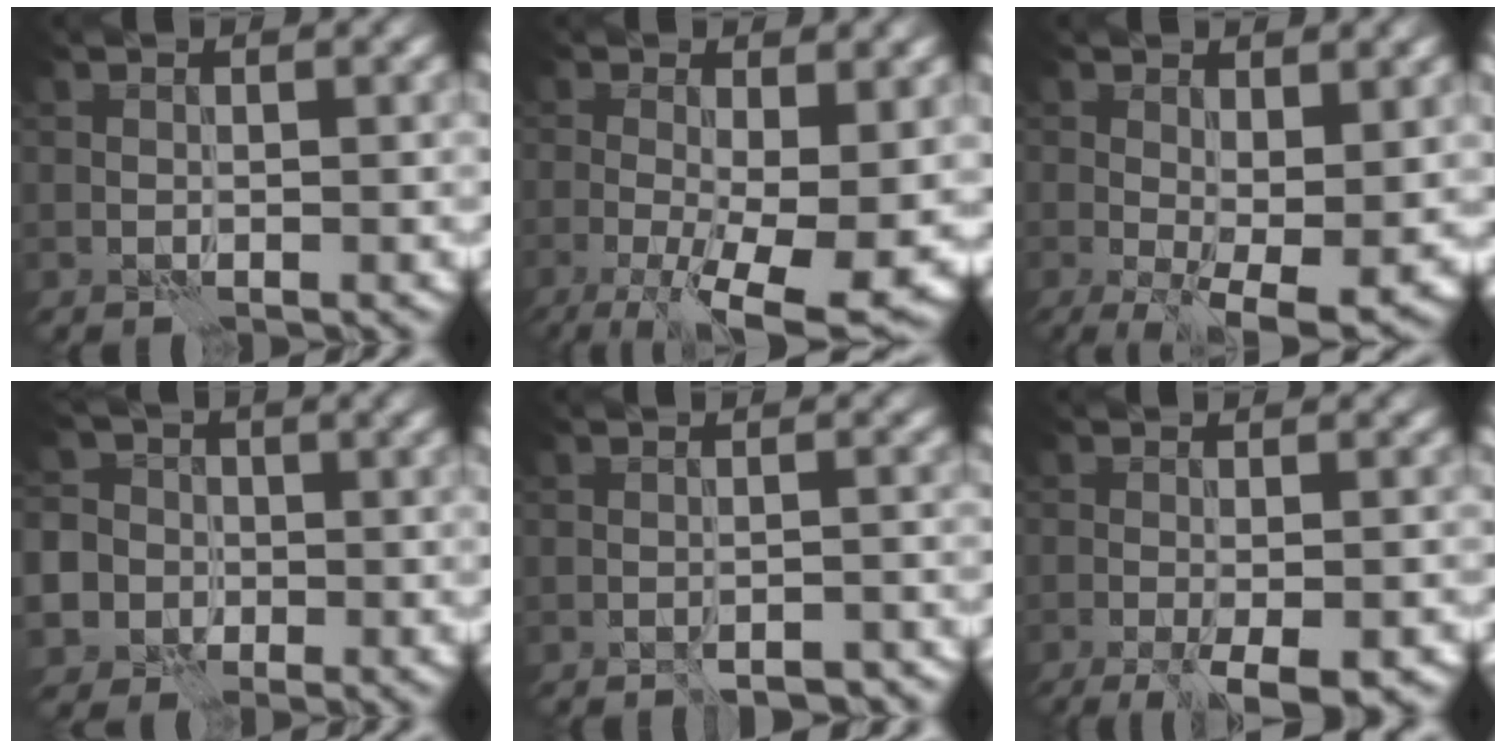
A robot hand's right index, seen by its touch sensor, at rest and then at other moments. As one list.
[{"total": 11.4, "force": [-2.9, 4.2, 10.2], "torque": [-0.158, -0.015, -0.036]}, {"total": 7.5, "force": [-1.1, 3.1, 6.7], "torque": [-0.104, -0.017, -0.008]}, {"total": 11.3, "force": [-3.4, 10.4, 2.7], "torque": [-0.078, -0.007, -0.083]}, {"total": 3.5, "force": [-3.1, 0.9, 1.5], "torque": [-0.019, 0.010, -0.036]}, {"total": 6.5, "force": [-3.8, 1.7, 5.0], "torque": [-0.072, -0.017, -0.047]}]